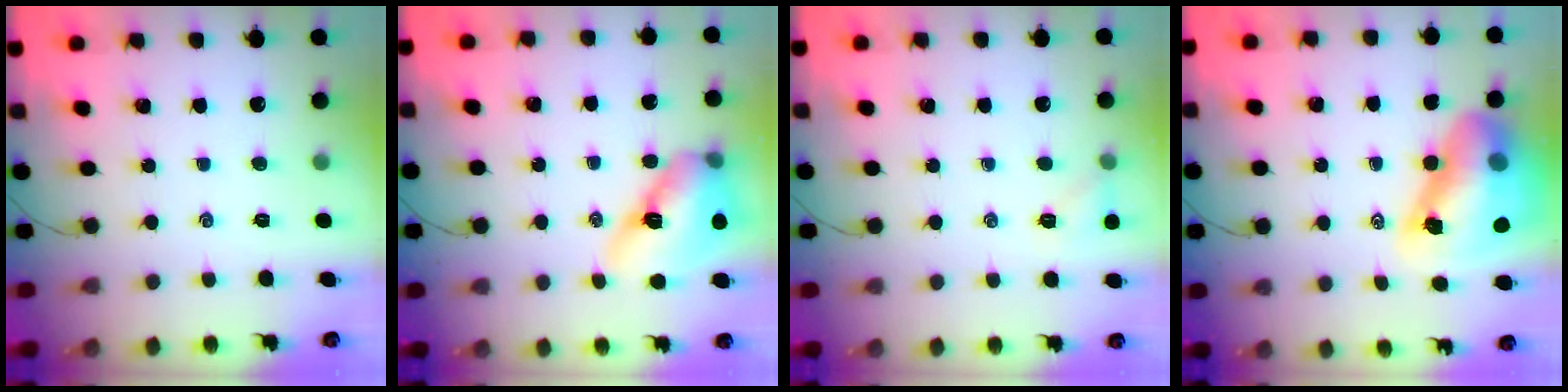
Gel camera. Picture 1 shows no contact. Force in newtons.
{"total": 12.5, "press": 11.9, "slide": 3.7}
{"total": 5.9, "press": 5.6, "slide": 1.7}
{"total": 17.7, "press": 17.0, "slide": 5.0}